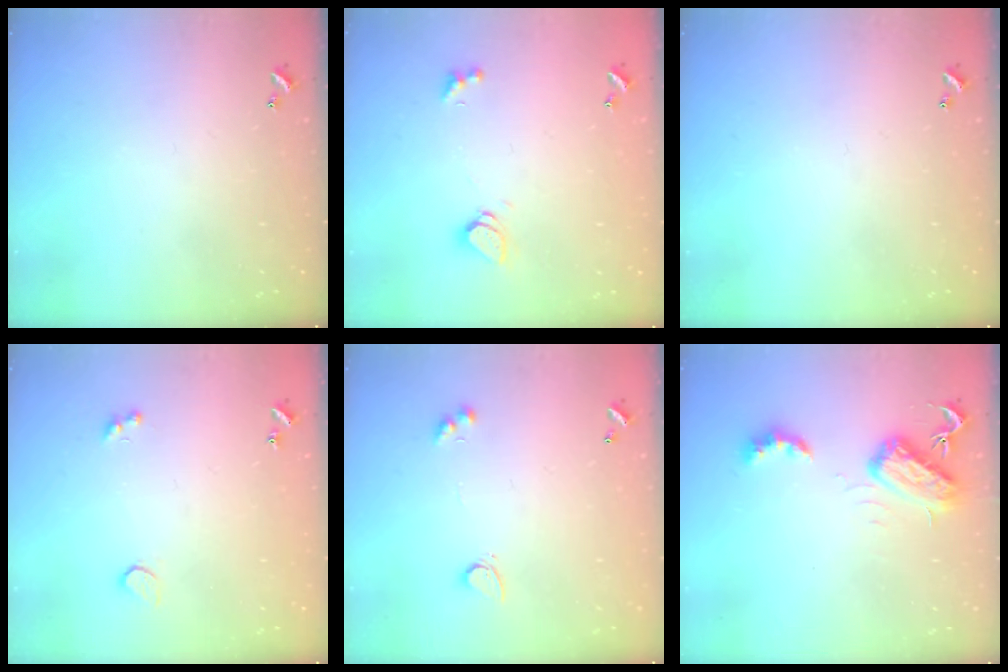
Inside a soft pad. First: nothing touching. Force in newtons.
{"total": 1.6, "press": 1.5, "slide": 0.4}
{"total": 0.0}
{"total": 2.6, "press": 2.2, "slide": 1.2}
{"total": 2.9, "press": 2.6, "slide": 1.3}
{"total": 5.9, "press": 5.9, "slide": 0.7}